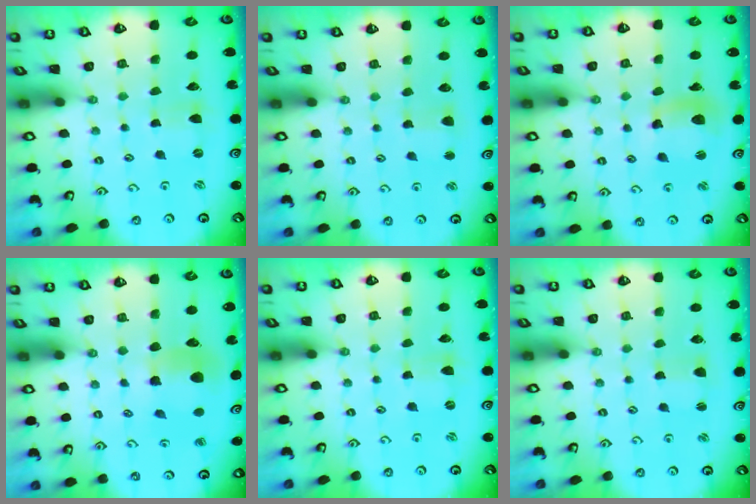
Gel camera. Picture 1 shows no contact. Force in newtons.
{"total": 2.6, "press": 2.6, "slide": 0.3}
{"total": 11.2, "press": 11.2, "slide": 1.4}
{"total": 7.2, "press": 7.2, "slide": 0.6}
{"total": 0.0}
{"total": 1.1, "press": 1.1, "slide": 0.1}